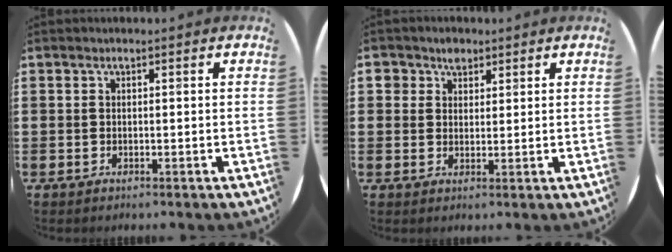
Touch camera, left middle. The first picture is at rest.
{"total": 2.8, "force": [2.0, 1.9, 0.5], "torque": [0.001, 0.001, 0.035]}